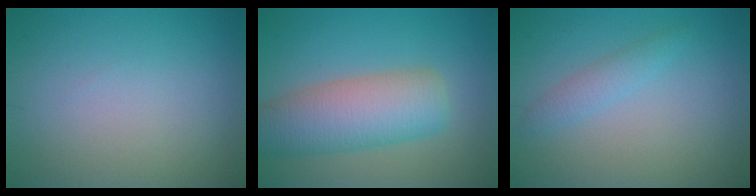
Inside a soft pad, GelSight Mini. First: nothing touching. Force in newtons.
{"total": 7.1, "press": 7.1, "slide": 0.4}
{"total": 1.7, "press": 1.7, "slide": 0.1}